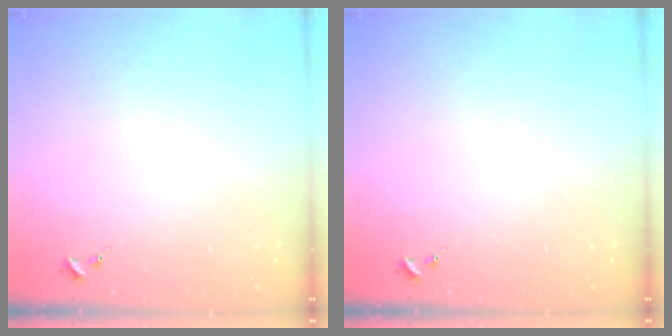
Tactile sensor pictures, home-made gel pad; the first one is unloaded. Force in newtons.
{"total": 0.0}